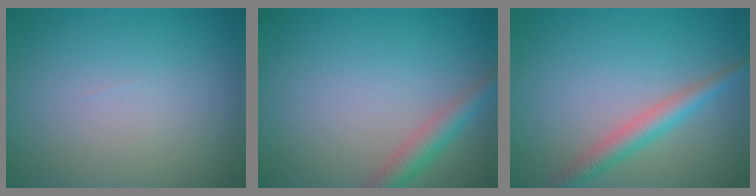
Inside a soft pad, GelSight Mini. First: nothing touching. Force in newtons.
{"total": 2.6, "press": 2.6, "slide": 0.1}
{"total": 2.9, "press": 2.9, "slide": 0.2}